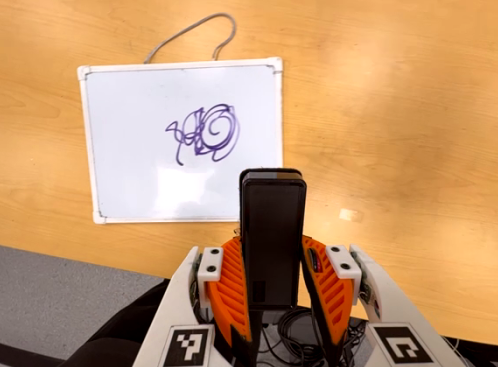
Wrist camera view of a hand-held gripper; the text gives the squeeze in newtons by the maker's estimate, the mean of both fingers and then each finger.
{"total": 4.0, "left": 2.5, "right": 5.6}